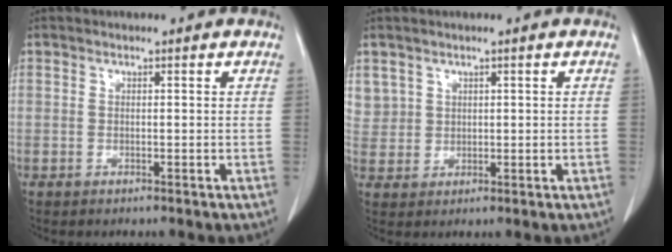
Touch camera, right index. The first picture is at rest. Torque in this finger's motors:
{"motor_torque": [0.13, 0.07, 0.13, 0.07]}